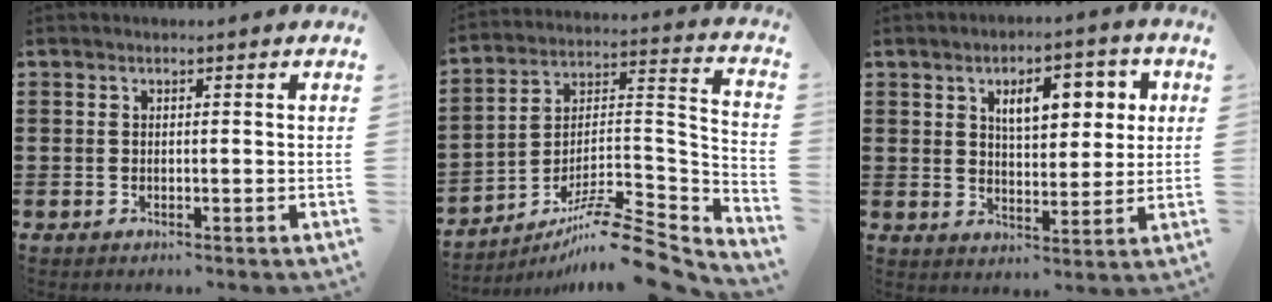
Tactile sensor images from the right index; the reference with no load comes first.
{"total": 10.6, "force": [-8.7, 1.7, 5.8], "torque": [-0.090, 0.017, -0.171]}
{"total": 7.7, "force": [3.1, 3.5, 6.1], "torque": [-0.088, -0.003, 0.044]}